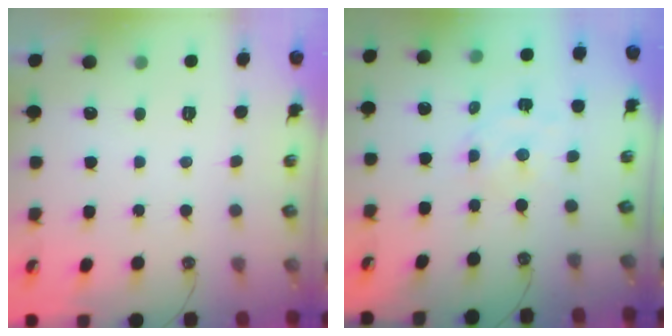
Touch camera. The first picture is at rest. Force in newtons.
{"total": 2.6, "press": 2.6, "slide": 0.6}